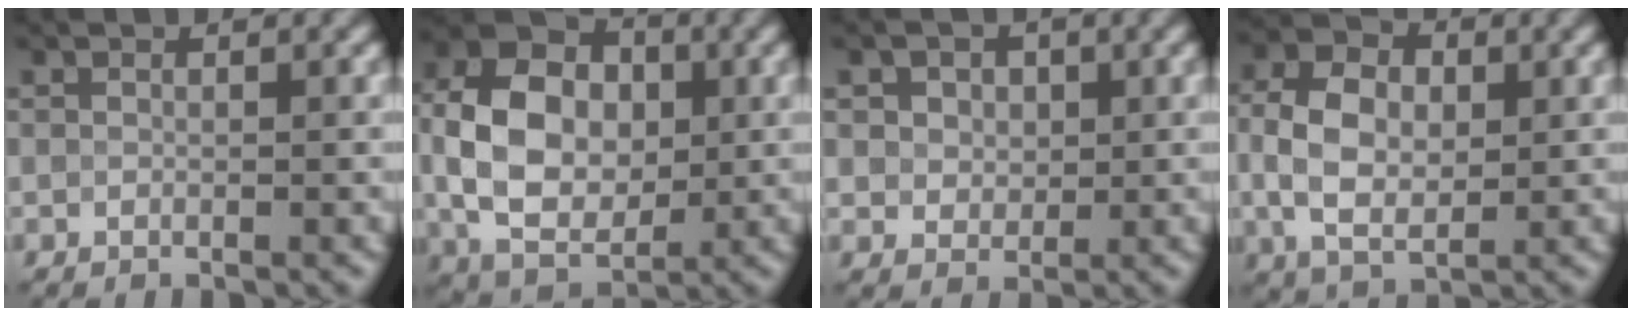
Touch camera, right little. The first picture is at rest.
{"total": 10.1, "force": [0.7, 7.2, 7.0], "torque": [-0.146, 0.009, 0.007]}
{"total": 2.9, "force": [1.0, 2.3, 1.4], "torque": [-0.016, 0.011, 0.005]}
{"total": 6.2, "force": [0.5, 4.2, 4.4], "torque": [-0.084, 0.004, 0.002]}